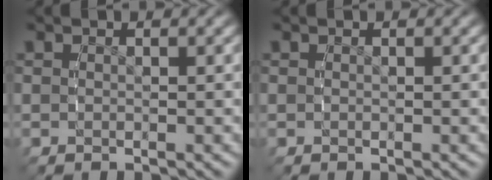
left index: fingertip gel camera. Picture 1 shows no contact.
{"total": 0.0}